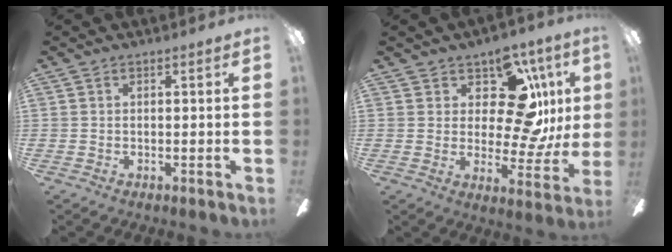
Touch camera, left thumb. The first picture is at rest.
{"total": 14.7, "force": [7.0, 7.3, 10.7], "torque": [-0.160, -0.051, 0.123]}